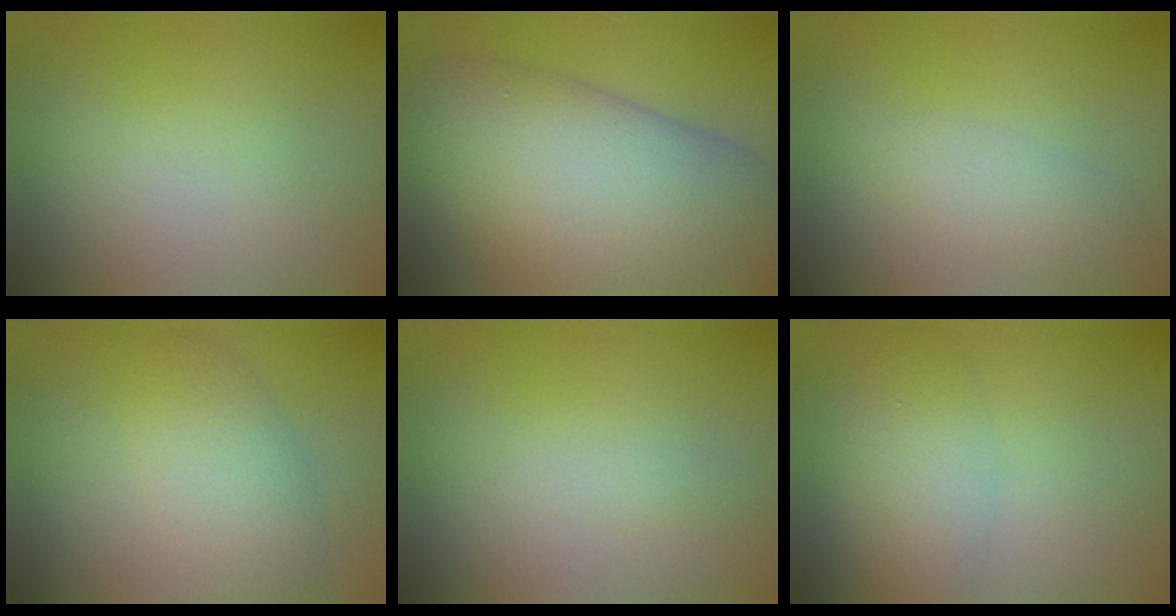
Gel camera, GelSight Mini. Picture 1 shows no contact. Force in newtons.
{"total": 15.7, "press": 15.7, "slide": 0.8}
{"total": 2.3, "press": 2.3, "slide": 0.1}
{"total": 4.4, "press": 4.4, "slide": 0.2}
{"total": 0.6, "press": 0.6, "slide": 0.0}
{"total": 4.0, "press": 4.0, "slide": 0.2}